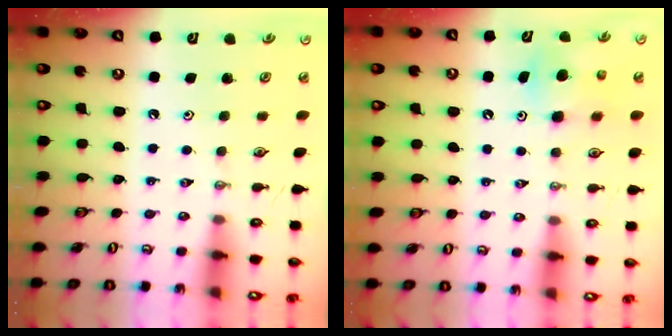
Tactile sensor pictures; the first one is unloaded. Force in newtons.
{"total": 7.1, "press": 7.1, "slide": 0.8}